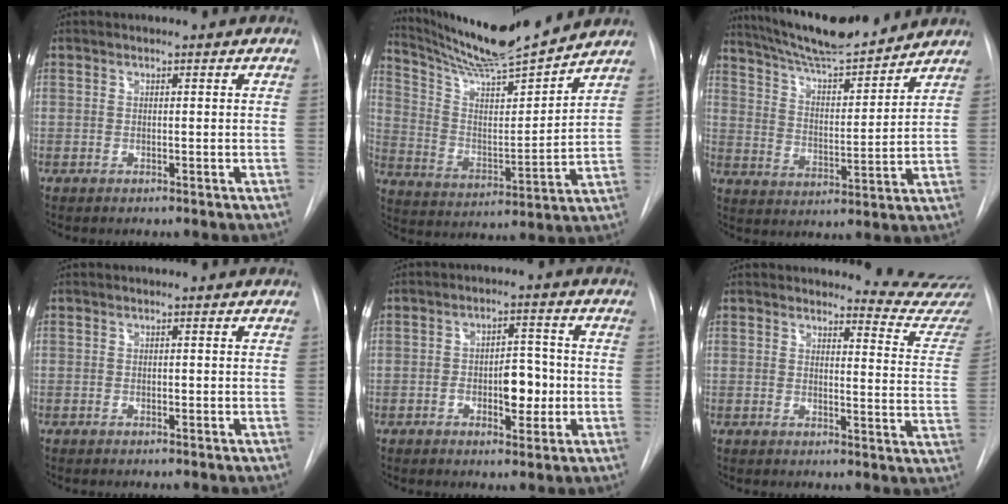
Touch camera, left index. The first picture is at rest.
{"total": 14.9, "force": [13.9, -0.5, 5.4], "torque": [-0.106, -0.012, 0.242]}
{"total": 14.5, "force": [13.1, 1.5, 6.0], "torque": [-0.105, -0.001, 0.219]}
{"total": 1.2, "force": [-1.2, 0.0, 0.1], "torque": [-0.001, -0.005, -0.017]}
{"total": 6.4, "force": [-2.4, 2.7, 5.3], "torque": [-0.074, 0.005, -0.030]}
{"total": 10.0, "force": [10.0, -0.9, -0.3], "torque": [0.022, -0.125, 0.084]}